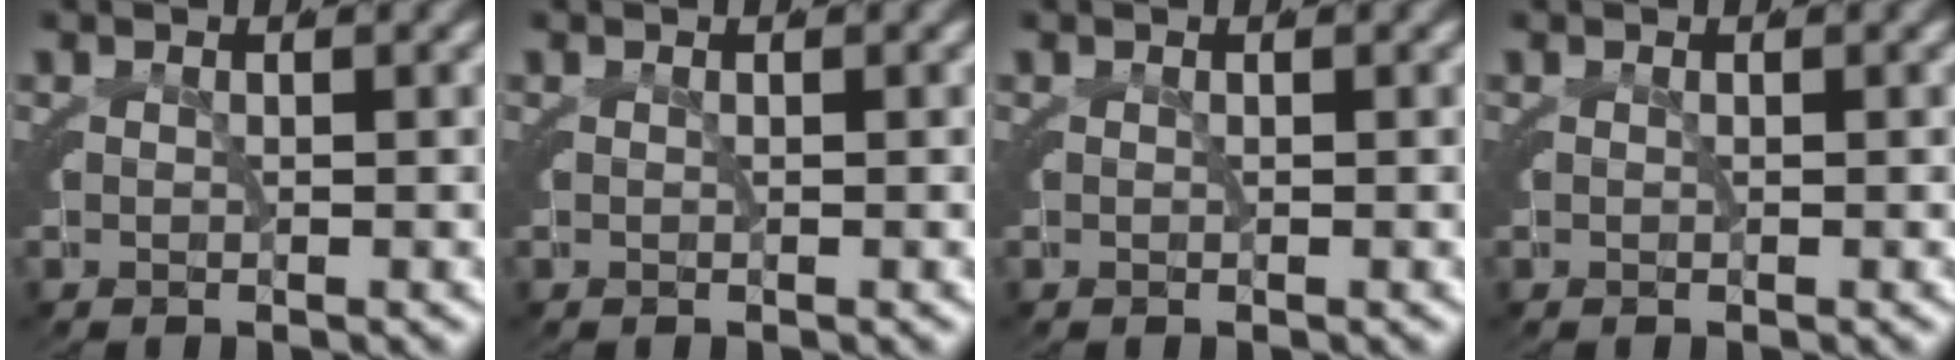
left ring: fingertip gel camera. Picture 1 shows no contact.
{"total": 0.0}
{"total": 0.0}
{"total": 0.0}